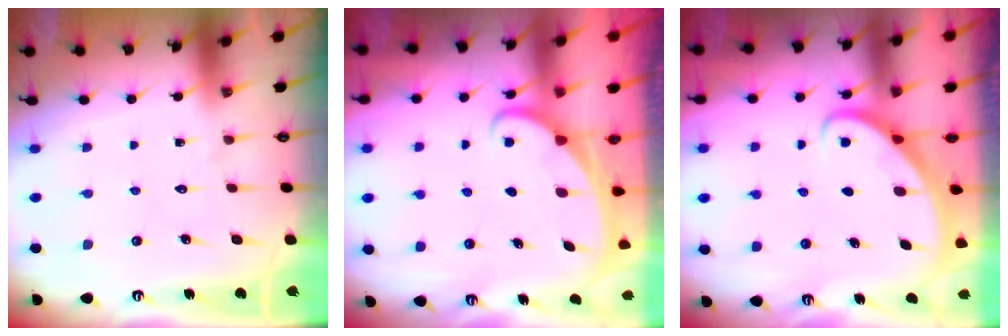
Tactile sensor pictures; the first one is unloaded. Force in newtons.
{"total": 1.6, "press": 1.6, "slide": 0.1}
{"total": 3.0, "press": 3.0, "slide": 0.2}